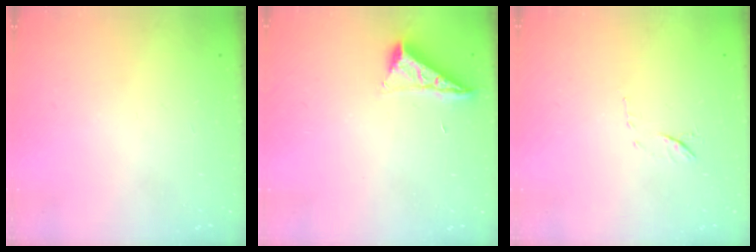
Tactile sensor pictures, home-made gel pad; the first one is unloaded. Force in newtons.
{"total": 7.1, "press": 7.1, "slide": 0.5}
{"total": 6.1, "press": 5.9, "slide": 1.5}